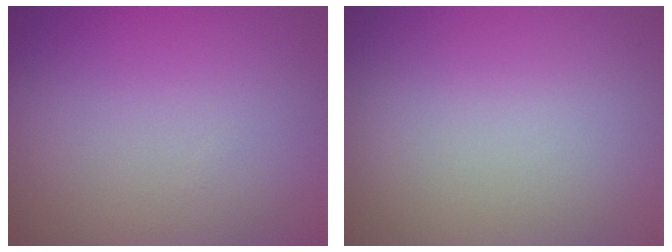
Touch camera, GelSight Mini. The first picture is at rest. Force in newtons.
{"total": 0.0}